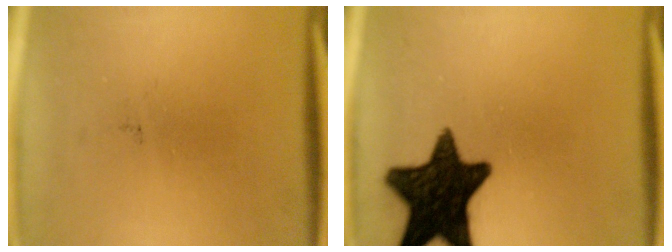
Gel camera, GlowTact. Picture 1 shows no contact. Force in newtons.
{"total": 16.7}